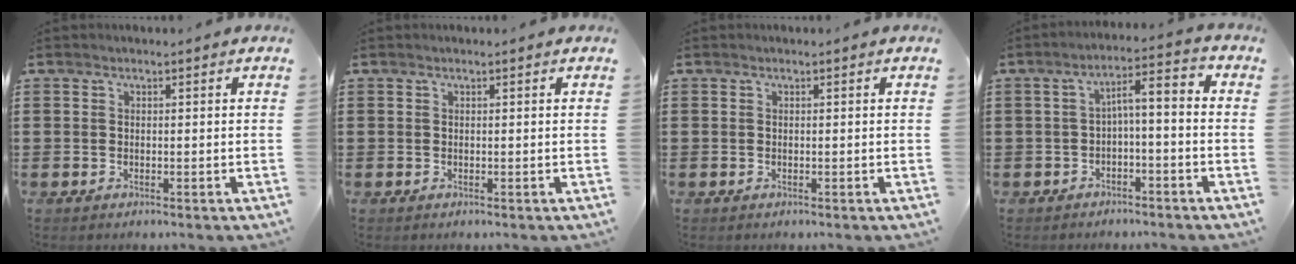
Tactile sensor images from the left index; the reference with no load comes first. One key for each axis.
{"total": 0.0}
{"total": 0.0}
{"total": 3.5, "fx": -2.1, "fy": 0.7, "fz": 2.7, "tx": -0.057, "ty": -0.004, "tz": -0.052}